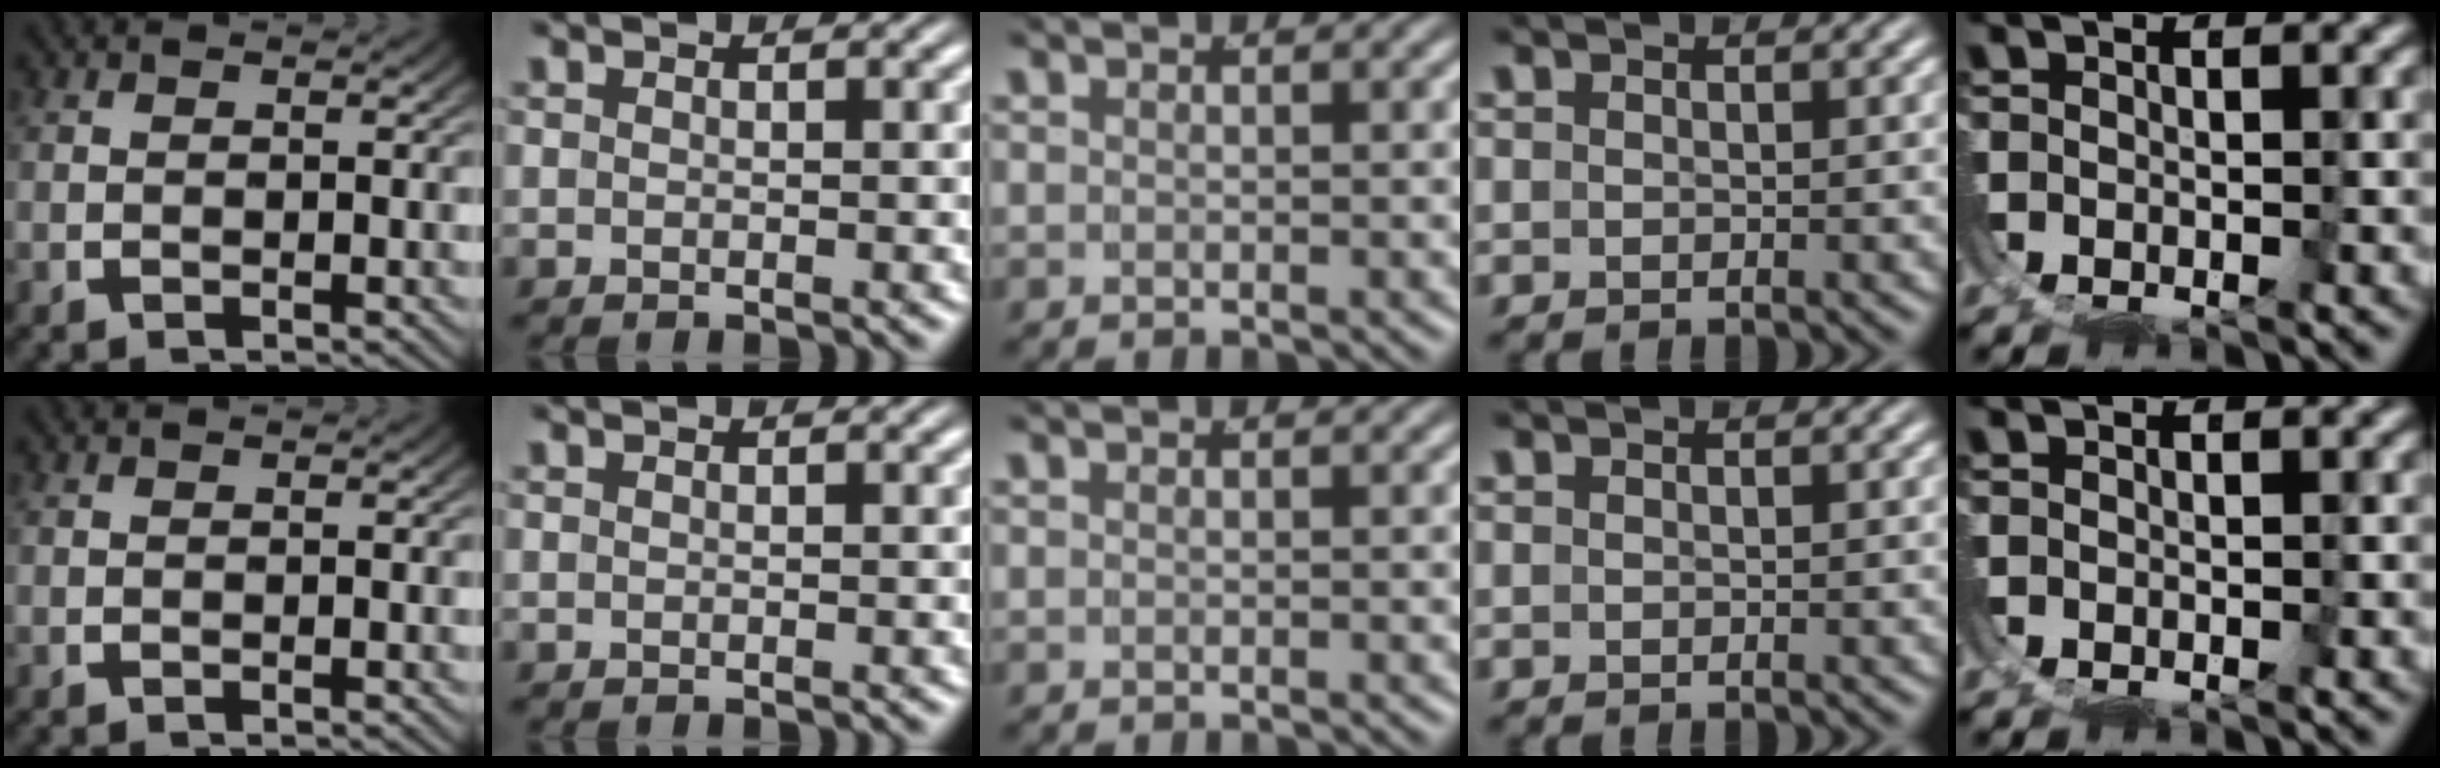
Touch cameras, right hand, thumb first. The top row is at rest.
{}